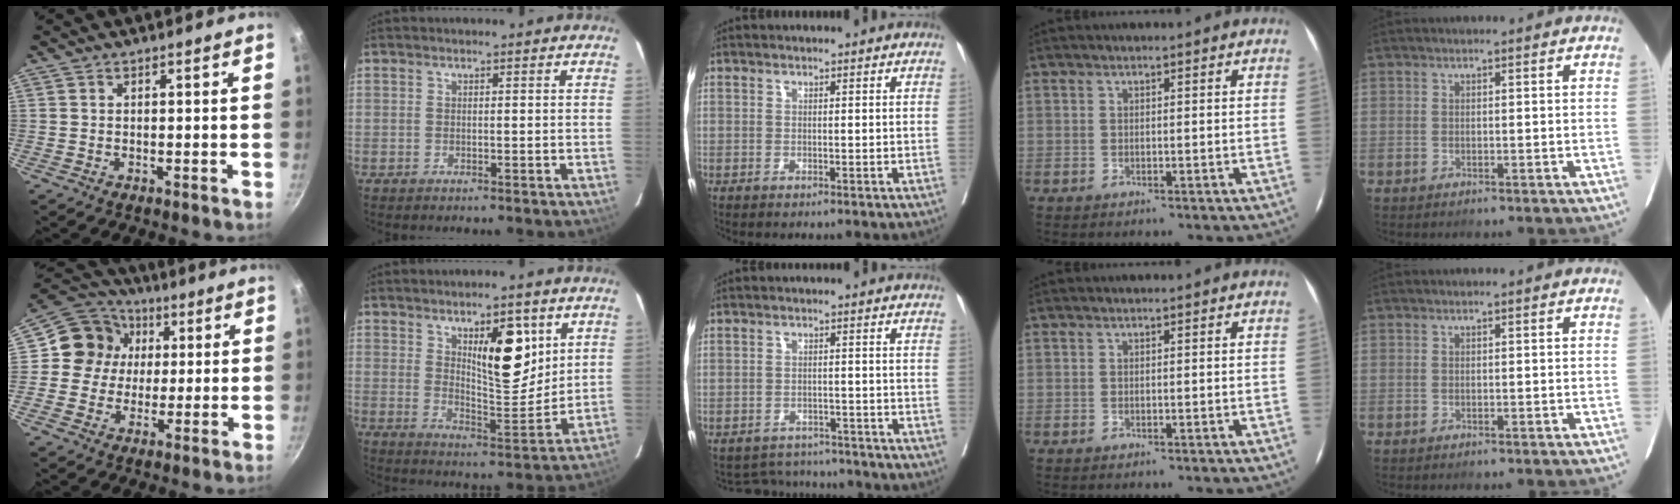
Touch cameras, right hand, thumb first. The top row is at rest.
{"thumb": {"total": 11.9, "force": [1.7, 11.0, 4.1], "torque": [-0.038, 0.014, 0.021]}, "index": {"total": 10.7, "force": [4.5, 3.3, 9.1], "torque": [-0.142, -0.009, 0.080]}, "middle": {"total": 6.2, "force": [-5.9, 1.4, -0.7], "torque": [0.008, 0.013, -0.083]}}